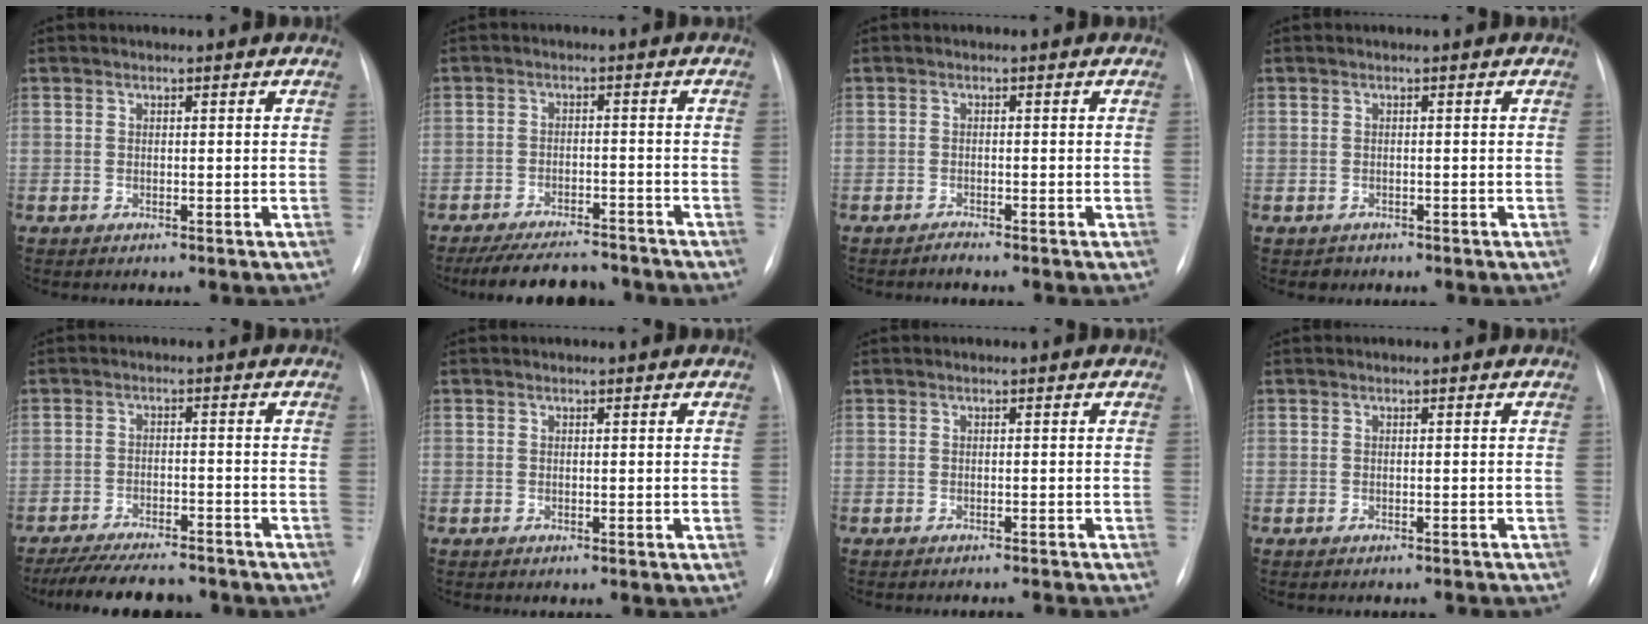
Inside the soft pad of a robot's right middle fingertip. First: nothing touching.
{"total": 10.6, "force": [-9.6, 2.4, 3.8], "torque": [-0.057, -0.002, -0.136]}
{"total": 0.6, "force": [-0.6, -0.2, 0.0], "torque": [0.005, -0.001, -0.007]}
{"total": 0.9, "force": [-0.6, 0.7, -0.1], "torque": [-0.001, 0.003, -0.008]}
{"total": 12.4, "force": [-10.9, 3.1, 5.1], "torque": [-0.082, 0.000, -0.154]}
{"total": 0.0}
{"total": 4.3, "force": [-4.2, -0.4, 0.8], "torque": [-0.006, -0.003, -0.047]}
{"total": 3.9, "force": [-3.8, 0.5, 0.9], "torque": [-0.010, -0.002, -0.041]}